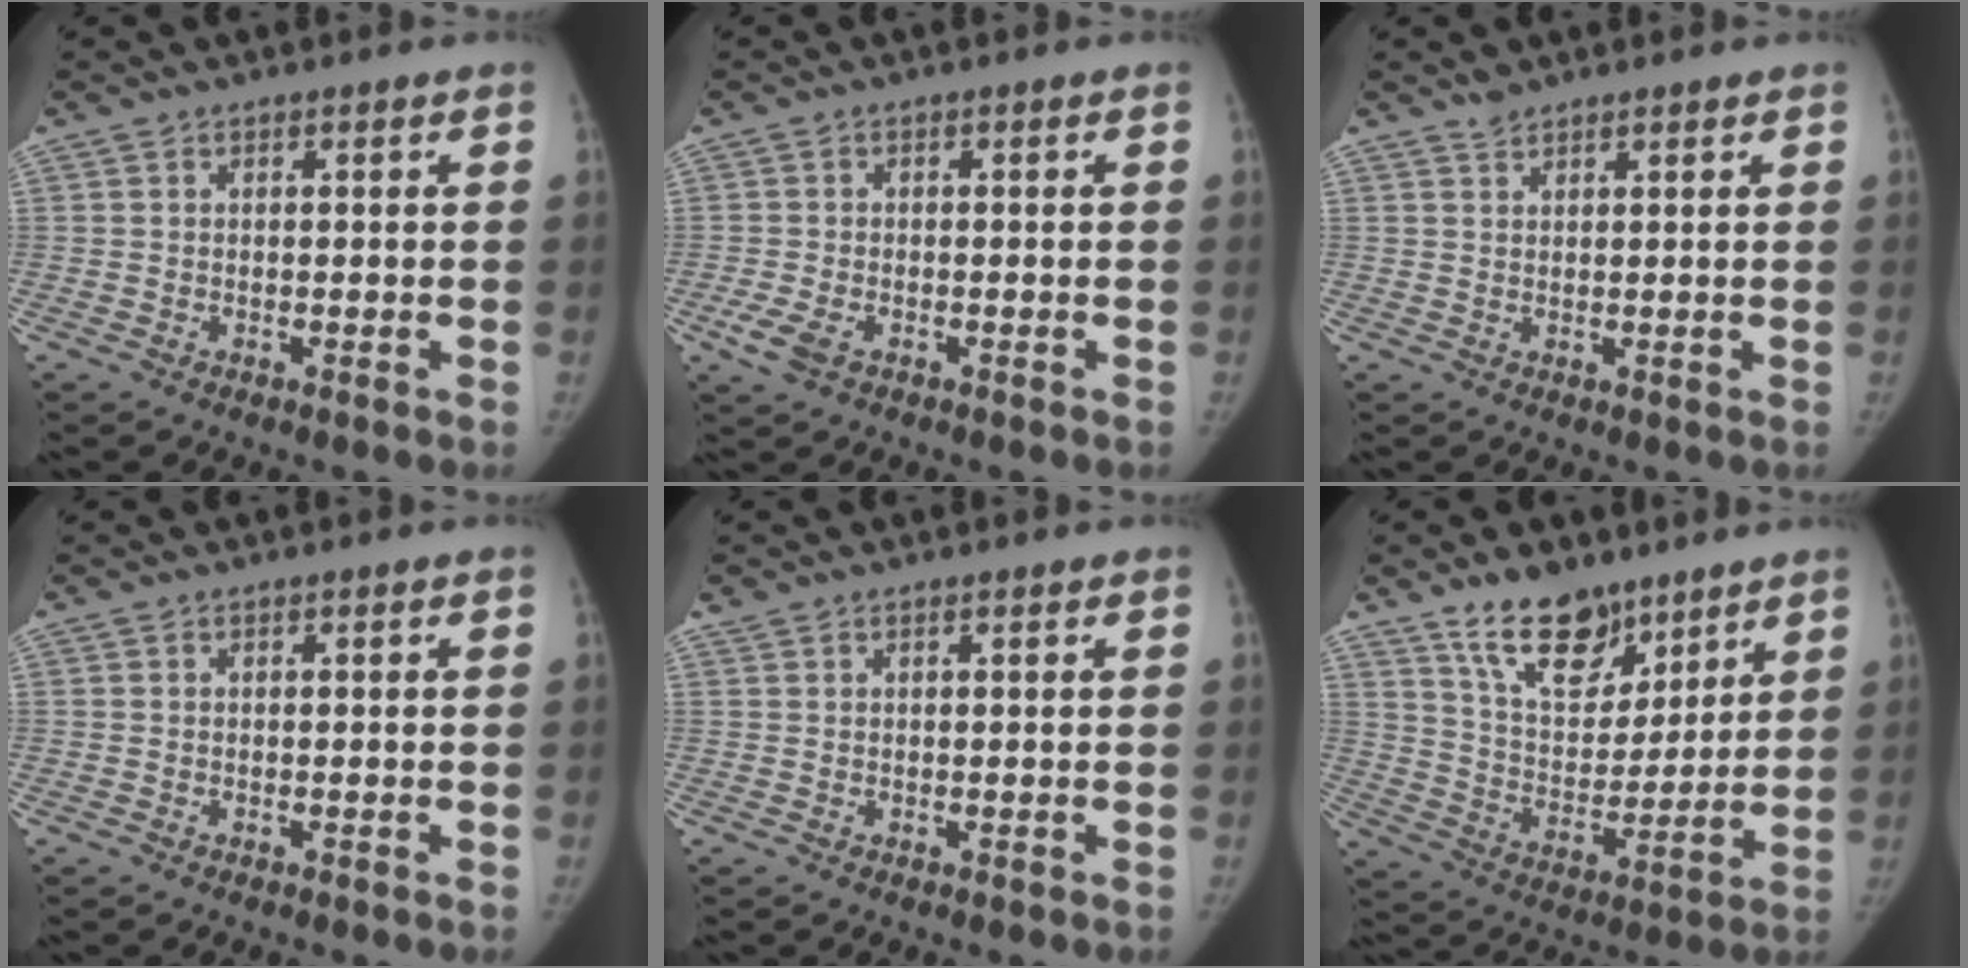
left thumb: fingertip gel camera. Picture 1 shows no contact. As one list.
[{"total": 3.6, "force": [-1.8, 2.0, 2.4], "torque": [-0.058, -0.003, -0.033]}, {"total": 1.8, "force": [1.6, 0.7, 0.2], "torque": [0.004, -0.007, 0.030]}, {"total": 0.0}, {"total": 0.9, "force": [0.8, 0.4, 0.1], "torque": [-0.001, 0.000, 0.015]}, {"total": 15.7, "force": [11.0, 8.0, 7.8], "torque": [-0.085, -0.070, 0.204]}]